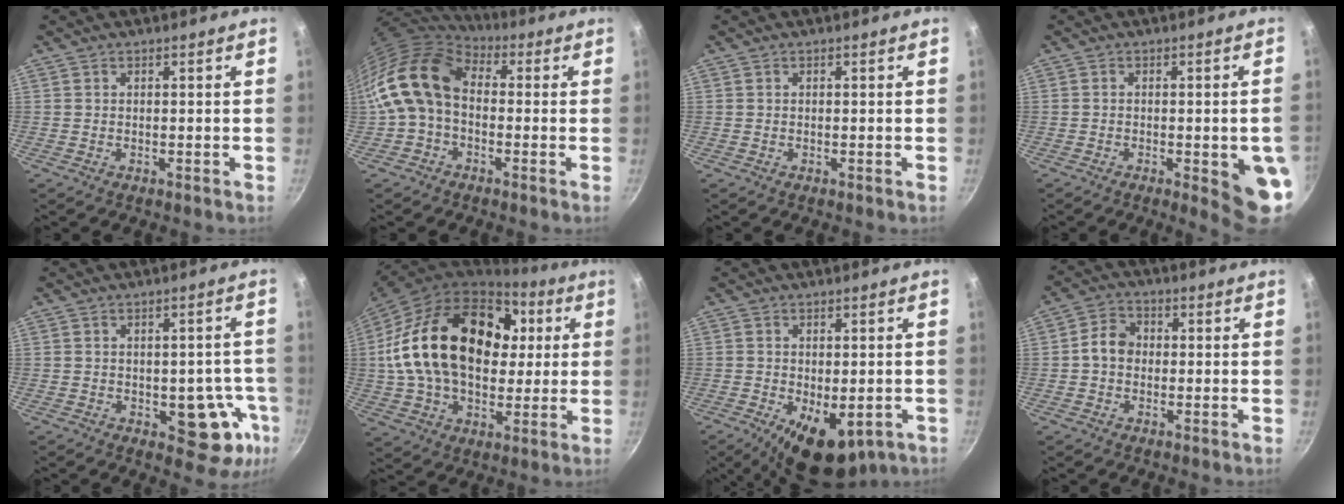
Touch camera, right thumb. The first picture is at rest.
{"total": 14.8, "force": [-0.1, 10.4, 10.5], "torque": [-0.185, 0.031, -0.020]}
{"total": 0.0}
{"total": 9.0, "force": [-2.3, 2.4, 8.4], "torque": [-0.077, 0.004, -0.024]}
{"total": 11.1, "force": [-3.3, 6.5, 8.4], "torque": [-0.037, 0.016, -0.037]}
{"total": 29.4, "force": [4.9, 20.0, 21.1], "torque": [-0.355, 0.027, 0.085]}
{"total": 11.5, "force": [-4.2, 6.1, 8.8], "torque": [-0.105, -0.005, -0.044]}
{"total": 5.4, "force": [-0.2, 4.5, 3.1], "torque": [-0.032, 0.017, -0.016]}